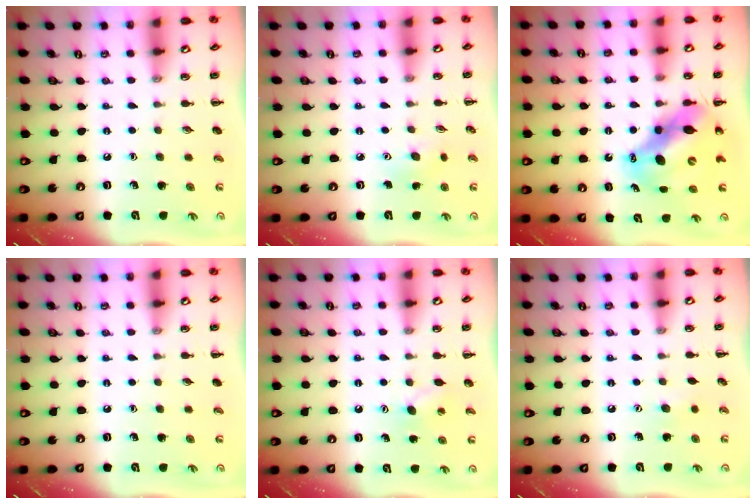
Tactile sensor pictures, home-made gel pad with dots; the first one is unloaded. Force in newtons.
{"total": 3.2, "press": 3.0, "slide": 0.9}
{"total": 13.1, "press": 12.7, "slide": 3.3}
{"total": 0.0}
{"total": 6.3, "press": 6.2, "slide": 1.3}
{"total": 3.0, "press": 2.9, "slide": 0.6}